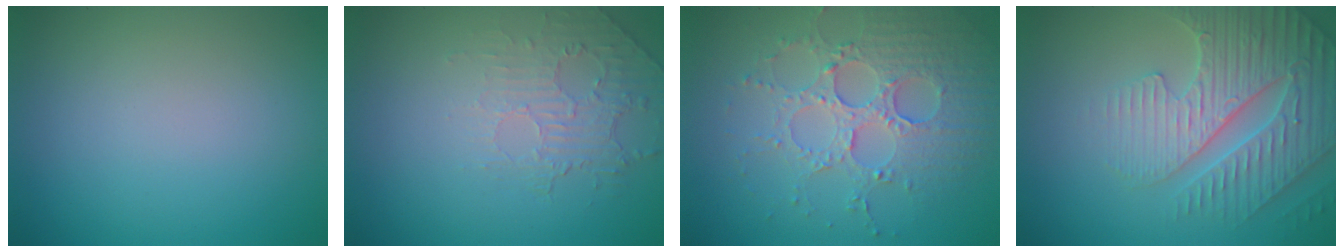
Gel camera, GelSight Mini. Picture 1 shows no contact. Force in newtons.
{"total": 2.0, "press": 0.9, "slide": 1.8}
{"total": 4.5, "press": 4.2, "slide": 1.7}
{"total": 5.0, "press": 4.8, "slide": 1.2}